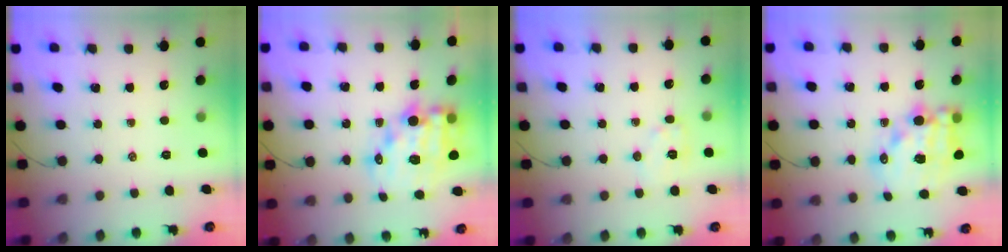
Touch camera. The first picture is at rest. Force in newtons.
{"total": 16.1, "press": 15.8, "slide": 3.4}
{"total": 6.8, "press": 6.8, "slide": 0.6}
{"total": 15.0, "press": 14.6, "slide": 3.2}